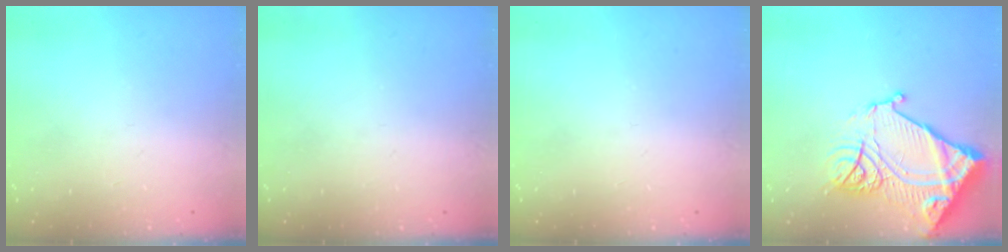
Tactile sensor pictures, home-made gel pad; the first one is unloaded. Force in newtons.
{"total": 0.0}
{"total": 0.0}
{"total": 18.5, "press": 18.4, "slide": 1.9}